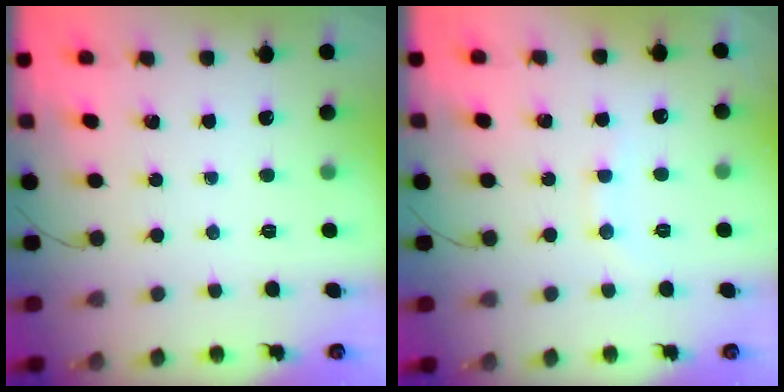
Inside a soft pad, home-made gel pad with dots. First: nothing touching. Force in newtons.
{"total": 6.7, "press": 6.6, "slide": 1.1}